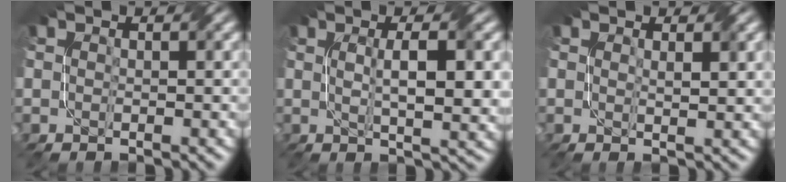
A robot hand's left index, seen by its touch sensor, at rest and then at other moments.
{"total": 5.9, "force": [0.7, 1.4, 5.7], "torque": [-0.085, 0.004, 0.015]}
{"total": 1.4, "force": [0.7, 0.1, 1.2], "torque": [-0.020, -0.002, 0.014]}